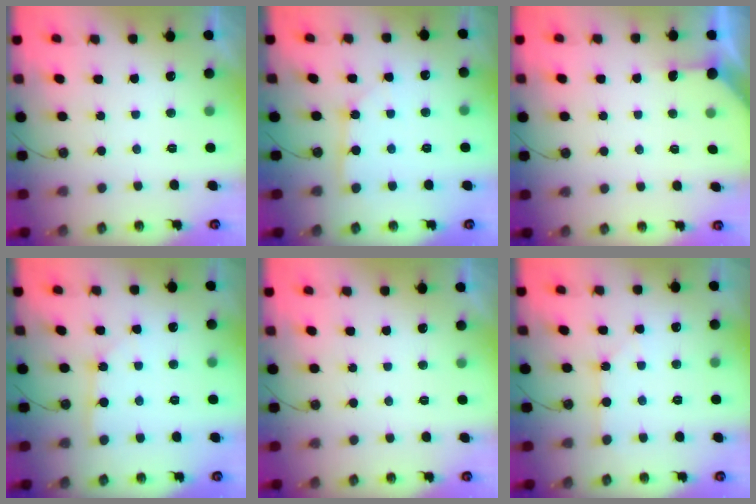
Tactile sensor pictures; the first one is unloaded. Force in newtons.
{"total": 2.6, "press": 2.6, "slide": 0.0}
{"total": 2.4, "press": 2.4, "slide": 0.3}
{"total": 1.8, "press": 1.8, "slide": 0.2}
{"total": 0.0}
{"total": 0.9, "press": 0.8, "slide": 0.2}